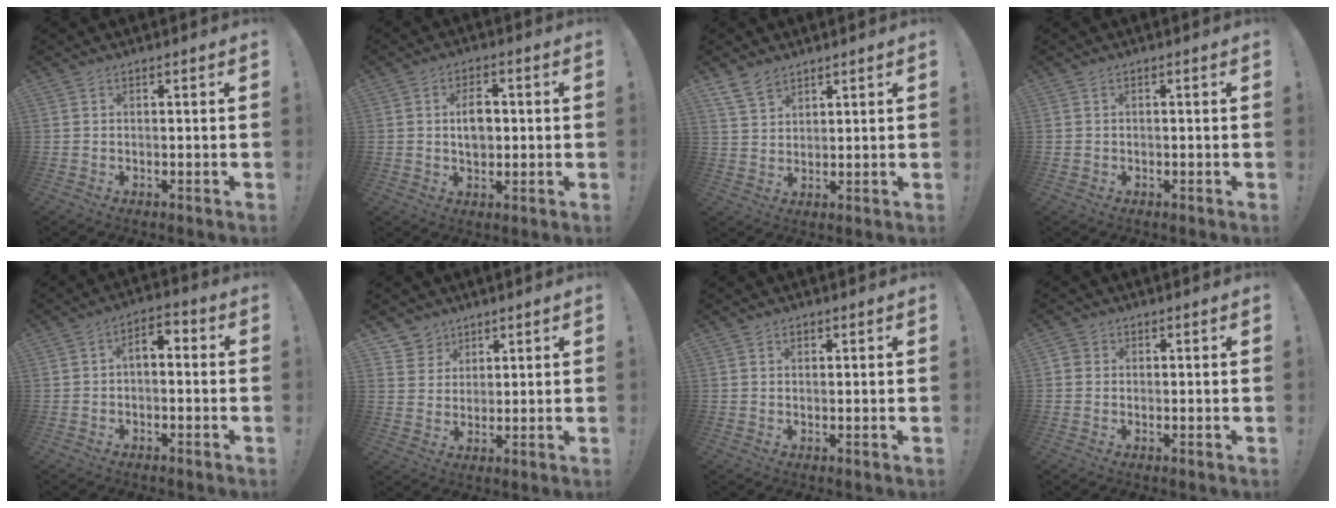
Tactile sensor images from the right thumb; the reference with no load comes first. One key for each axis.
{"total": 6.6, "fx": 0.7, "fy": 4.6, "fz": 4.7, "tx": -0.069, "ty": 0.002, "tz": 0.008}
{"total": 6.5, "fx": 4.9, "fy": 3.5, "fz": 2.6, "tx": -0.057, "ty": -0.017, "tz": 0.097}
{"total": 0.5, "fx": 0.0, "fy": 0.5, "fz": 0.0, "tx": 0.001, "ty": 0.002, "tz": 0.000}
{"total": 4.3, "fx": -1.3, "fy": 2.6, "fz": 3.2, "tx": -0.052, "ty": 0.012, "tz": -0.024}
{"total": 5.5, "fx": 3.5, "fy": 4.2, "fz": -0.1, "tx": 0.000, "ty": -0.032, "tz": 0.070}
{"total": 0.9, "fx": 0.6, "fy": 0.6, "fz": 0.4, "tx": -0.001, "ty": -0.001, "tz": 0.010}
{"total": 2.0, "fx": 0.4, "fy": 1.8, "fz": 0.7, "tx": -0.006, "ty": 0.001, "tz": 0.006}